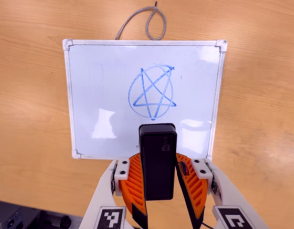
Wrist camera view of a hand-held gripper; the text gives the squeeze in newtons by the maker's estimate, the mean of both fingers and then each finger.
{"total": 4.9, "left": 4.9, "right": 4.9}